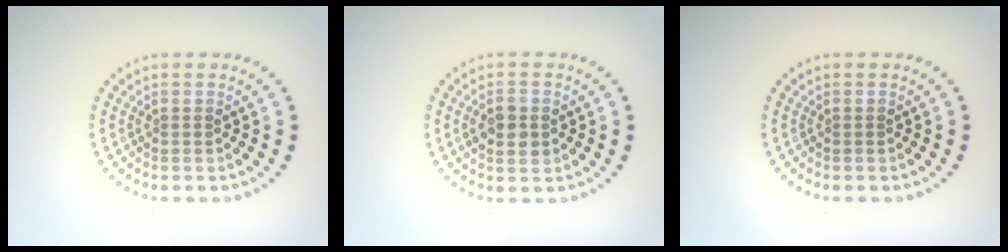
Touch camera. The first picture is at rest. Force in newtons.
{"total": 2.7, "press": 2.7, "slide": 0.1}
{"total": 0.0}